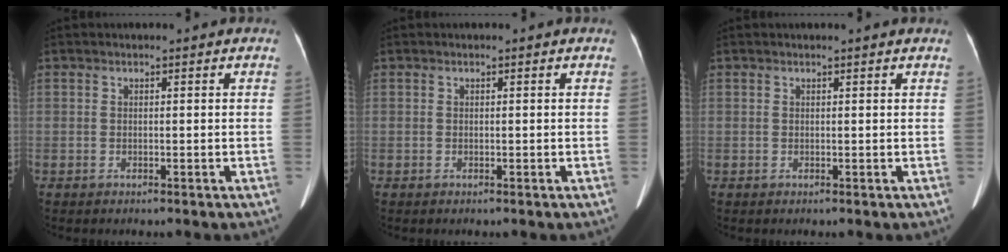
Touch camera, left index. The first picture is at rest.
{"total": 0.0}
{"total": 1.0, "force": [0.9, -0.1, 0.4], "torque": [-0.012, 0.003, 0.011]}